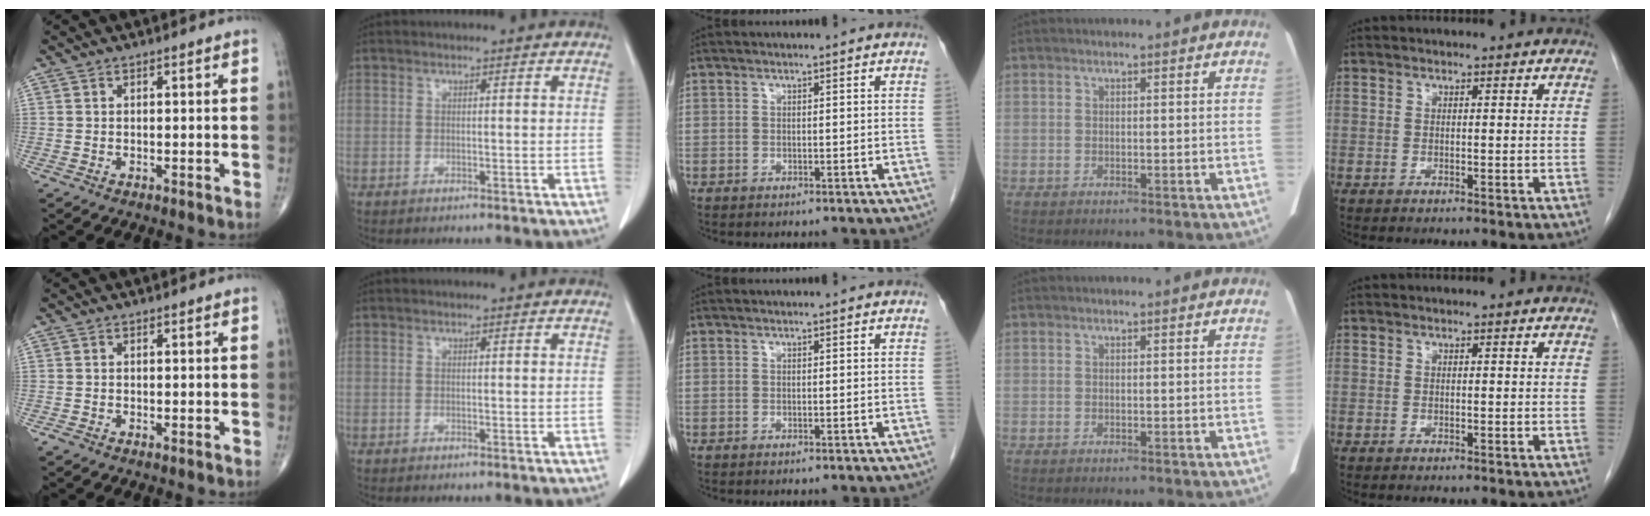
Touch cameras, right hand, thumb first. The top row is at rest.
{"thumb": {"total": 0.7, "force": [-0.3, 0.3, 0.5], "torque": [-0.011, 0.001, -0.008]}}